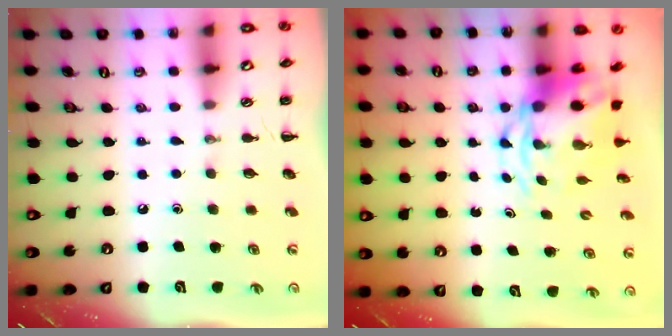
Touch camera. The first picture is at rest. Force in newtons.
{"total": 6.0, "press": 5.9, "slide": 1.5}